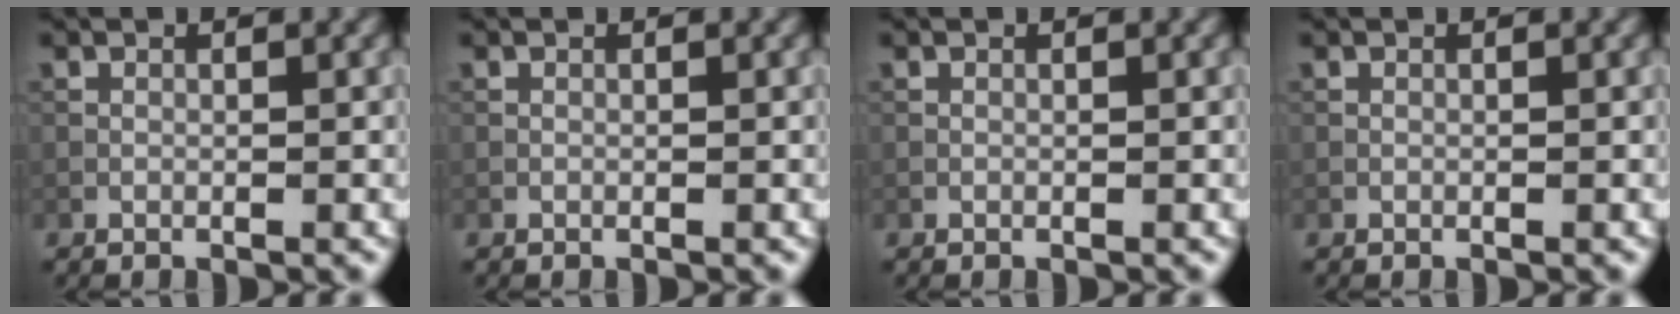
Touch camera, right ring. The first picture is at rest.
{"total": 0.0}
{"total": 0.0}
{"total": 0.0}